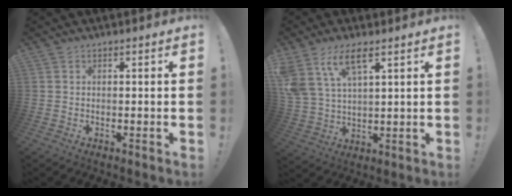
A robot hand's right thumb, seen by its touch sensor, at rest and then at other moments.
{"total": 10.5, "force": [6.5, 4.2, 7.0], "torque": [-0.146, -0.022, 0.124]}